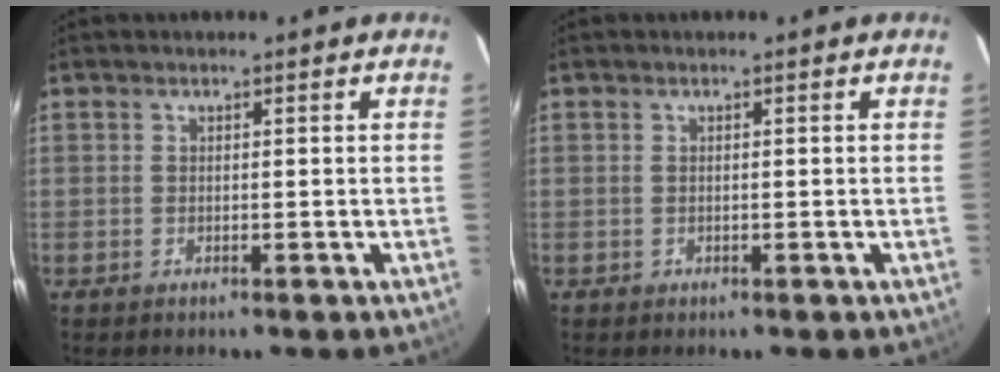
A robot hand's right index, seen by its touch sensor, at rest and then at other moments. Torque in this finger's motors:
{"motor_torque": [-0.03, -0.01, -0.02, 0.00]}